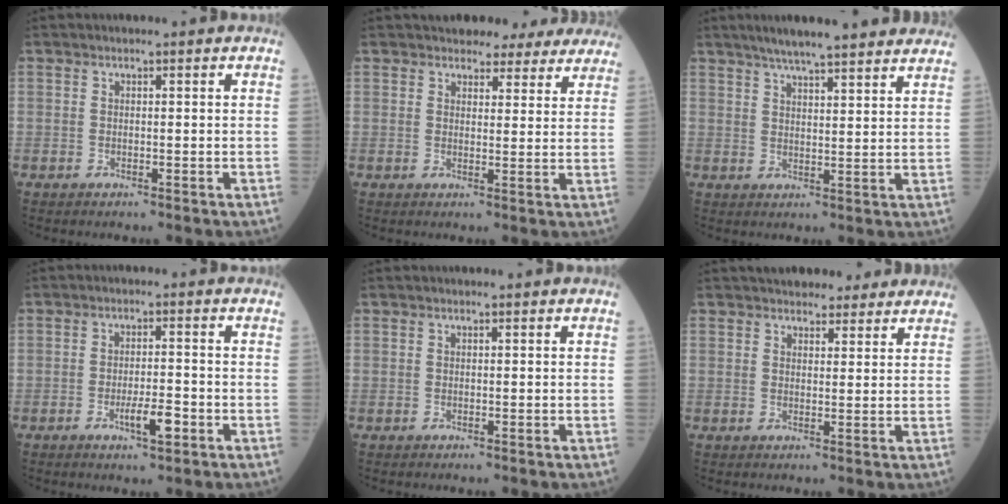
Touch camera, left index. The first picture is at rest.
{"total": 9.9, "force": [9.0, 3.6, 2.1], "torque": [-0.001, 0.008, 0.088]}
{"total": 14.2, "force": [12.1, 1.4, 7.4], "torque": [-0.107, 0.025, 0.158]}
{"total": 4.2, "force": [-2.0, 0.8, 3.7], "torque": [-0.067, 0.000, -0.031]}
{"total": 0.0}
{"total": 8.3, "force": [7.2, 3.1, 2.7], "torque": [-0.025, 0.018, 0.092]}